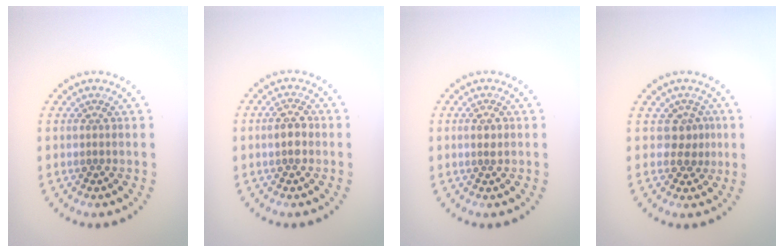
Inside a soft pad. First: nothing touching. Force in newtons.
{"total": 1.7, "press": 1.7, "slide": 0.2}
{"total": 0.6, "press": 0.6, "slide": 0.1}
{"total": 2.1, "press": 1.5, "slide": 1.4}